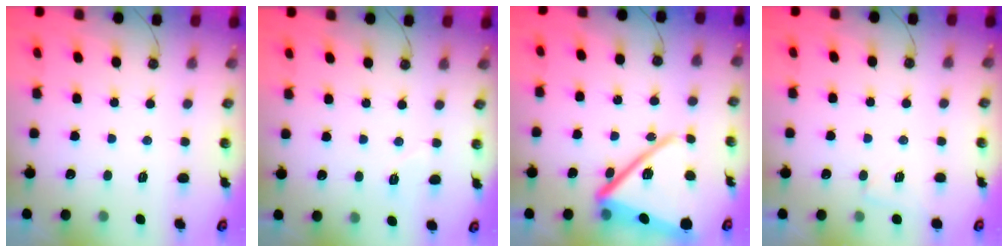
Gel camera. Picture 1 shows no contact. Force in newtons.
{"total": 4.8, "press": 4.5, "slide": 1.8}
{"total": 21.8, "press": 21.7, "slide": 1.9}
{"total": 3.6, "press": 2.9, "slide": 2.1}